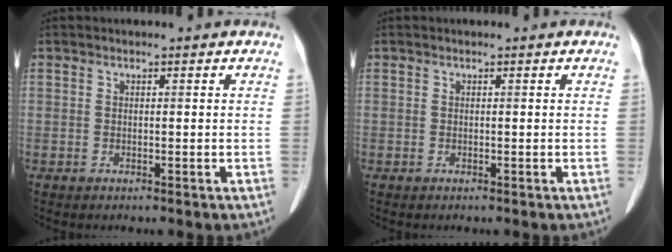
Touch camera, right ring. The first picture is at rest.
{"total": 0.0}